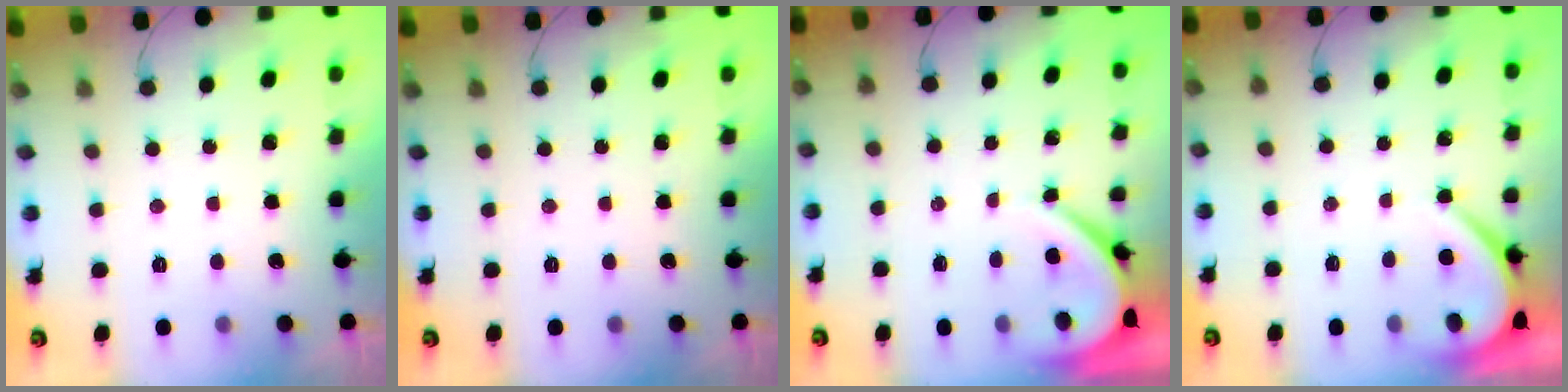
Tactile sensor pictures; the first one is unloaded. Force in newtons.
{"total": 0.0}
{"total": 3.7, "press": 3.6, "slide": 0.4}
{"total": 3.9, "press": 3.9, "slide": 0.6}